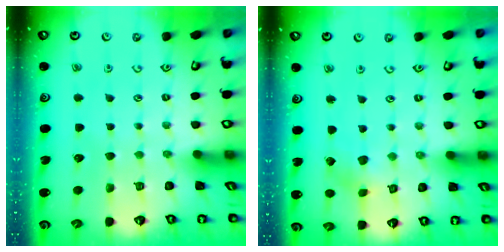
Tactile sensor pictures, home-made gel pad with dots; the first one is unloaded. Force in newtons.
{"total": 2.9, "press": 2.9, "slide": 0.3}